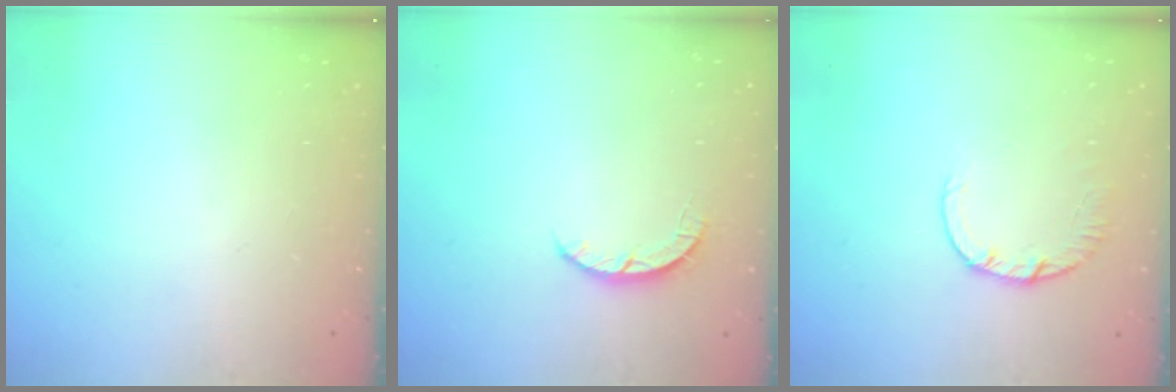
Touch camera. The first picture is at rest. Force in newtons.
{"total": 2.5, "press": 2.4, "slide": 0.4}
{"total": 2.4, "press": 2.4, "slide": 0.2}